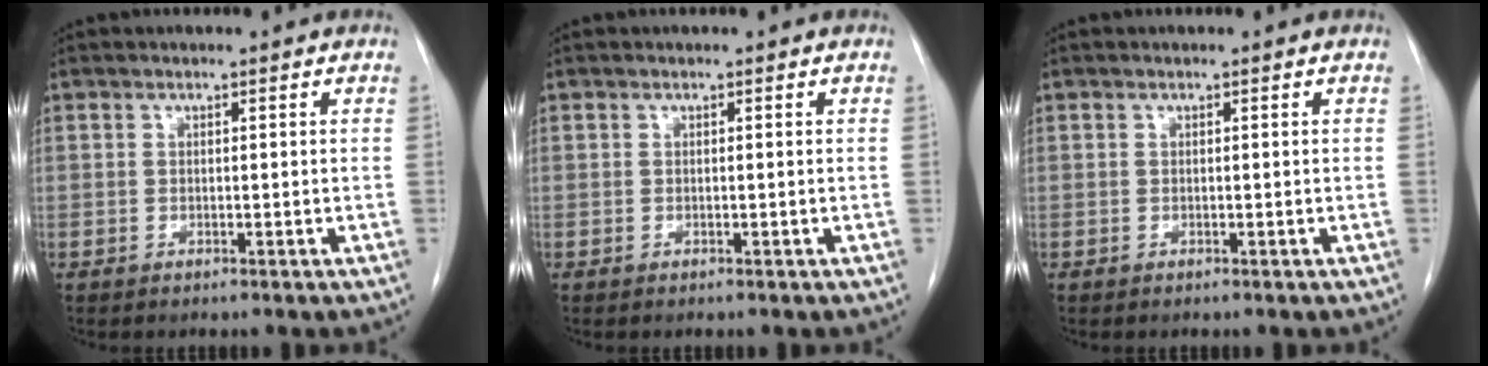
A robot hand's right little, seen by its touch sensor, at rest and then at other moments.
{"total": 0.0}
{"total": 0.0}